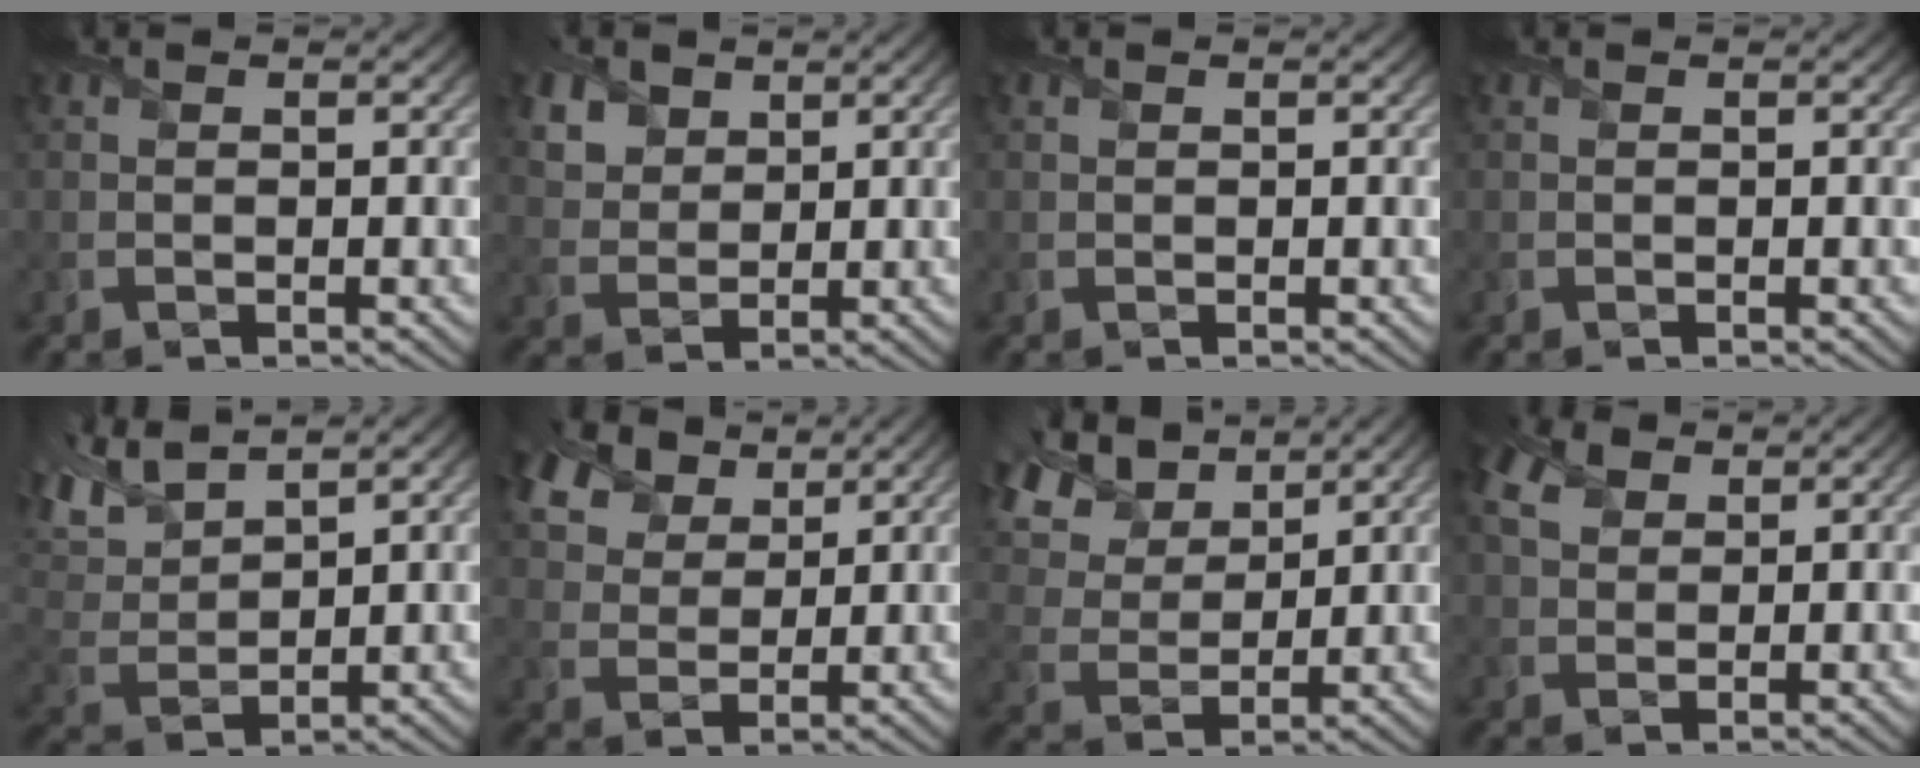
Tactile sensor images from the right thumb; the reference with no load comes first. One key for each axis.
{"total": 4.9, "fx": 2.9, "fy": 3.4, "fz": 2.0, "tx": -0.069, "ty": -0.013, "tz": 0.068}
{"total": 0.0}
{"total": 0.0}
{"total": 8.3, "fx": 6.2, "fy": 2.7, "fz": 4.8, "tx": -0.131, "ty": 0.020, "tz": 0.124}
{"total": 9.6, "fx": 6.4, "fy": 5.5, "fz": 4.5, "tx": -0.139, "ty": 0.012, "tz": 0.120}
{"total": 12.2, "fx": 7.7, "fy": 6.6, "fz": 6.9, "tx": -0.213, "ty": 0.035, "tz": 0.131}
{"total": 5.4, "fx": 2.8, "fy": 3.3, "fz": 3.2, "tx": -0.090, "ty": 0.017, "tz": 0.050}